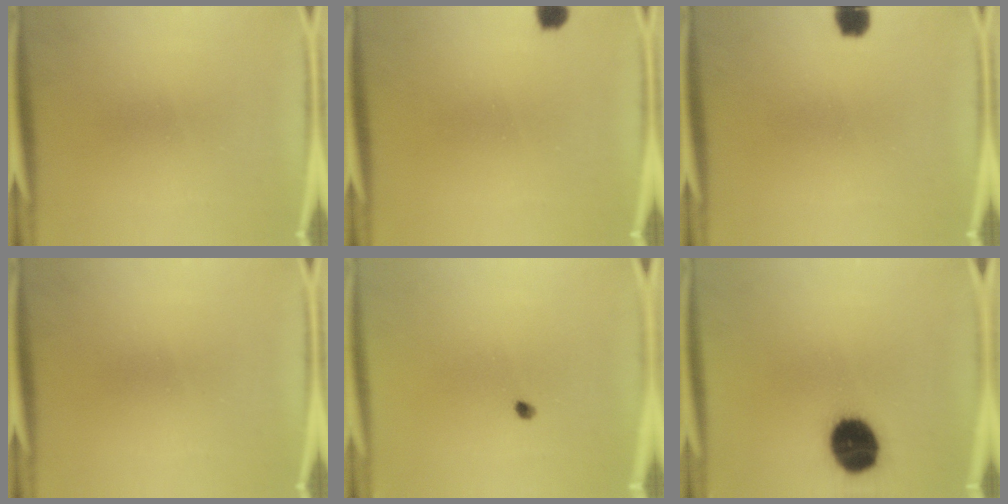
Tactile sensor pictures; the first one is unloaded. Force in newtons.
{"total": 2.2}
{"total": 3.4}
{"total": 0.0}
{"total": 0.9}
{"total": 14.2}